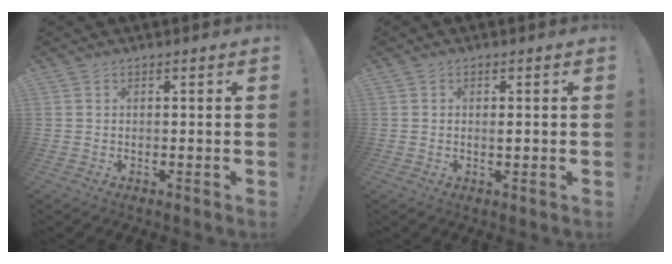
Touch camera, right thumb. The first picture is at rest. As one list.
[{"total": 1.1, "force": [0.1, 0.2, 1.1], "torque": [-0.006, -0.005, -0.001]}]